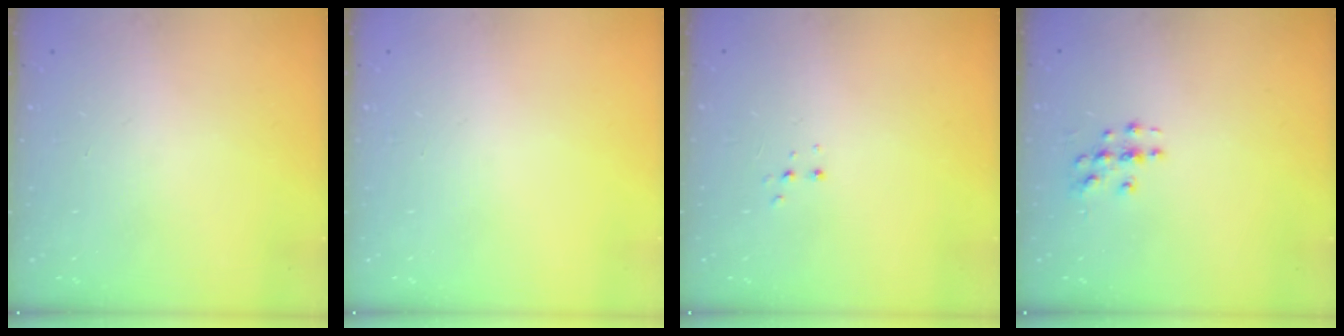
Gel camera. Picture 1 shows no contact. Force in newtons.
{"total": 0.0}
{"total": 2.7, "press": 2.7, "slide": 0.5}
{"total": 3.4, "press": 3.4, "slide": 0.2}